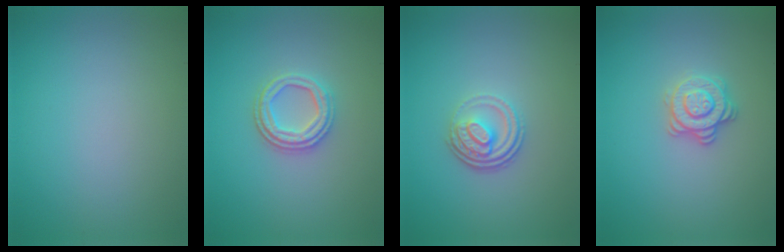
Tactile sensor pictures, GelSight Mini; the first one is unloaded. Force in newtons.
{"total": 3.3, "press": 2.9, "slide": 1.5}
{"total": 3.6, "press": 2.6, "slide": 2.6}
{"total": 2.8, "press": 2.6, "slide": 1.1}